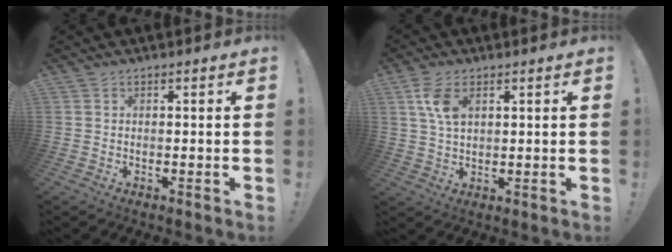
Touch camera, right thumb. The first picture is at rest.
{"total": 7.4, "force": [2.9, 4.1, 5.5], "torque": [-0.108, -0.009, 0.050]}